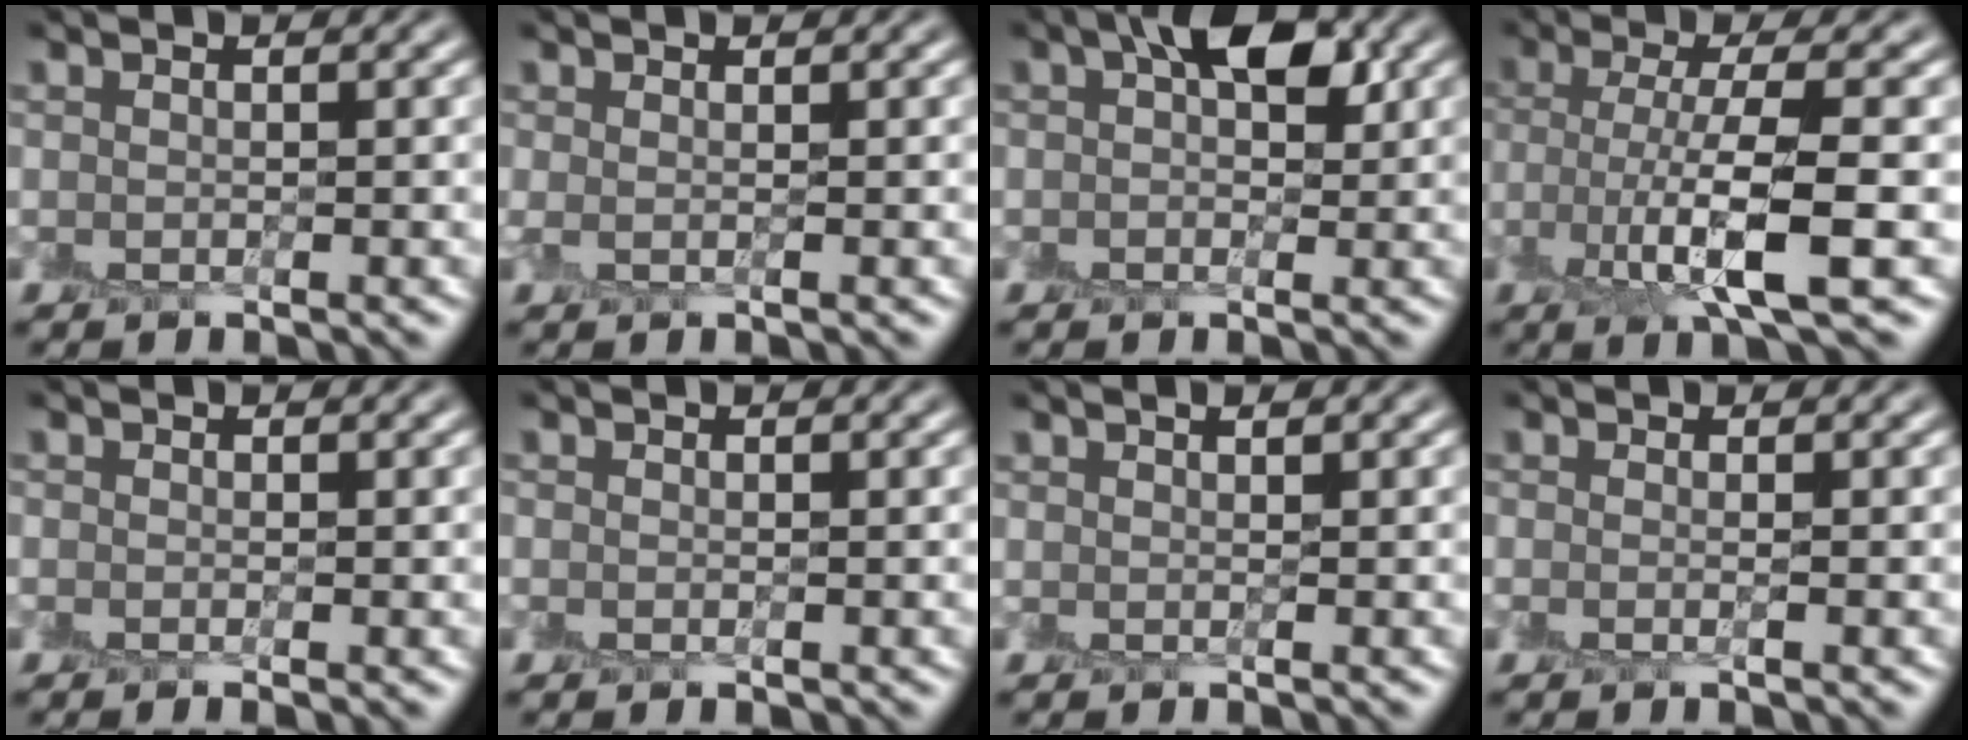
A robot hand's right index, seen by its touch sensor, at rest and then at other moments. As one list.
[{"total": 0.7, "force": [0.3, -0.1, 0.6], "torque": [-0.013, -0.003, 0.005]}, {"total": 5.1, "force": [1.8, 2.8, 3.9], "torque": [-0.055, 0.009, 0.017]}, {"total": 5.9, "force": [-1.7, 1.0, 5.6], "torque": [-0.111, -0.006, -0.030]}, {"total": 0.6, "force": [-0.3, 0.2, 0.4], "torque": [-0.006, -0.006, -0.007]}, {"total": 0.7, "force": [-0.3, 0.5, 0.3], "torque": [-0.007, -0.004, -0.004]}, {"total": 0.8, "force": [0.6, -0.1, 0.4], "torque": [-0.008, -0.001, 0.011]}, {"total": 0.8, "force": [-0.3, -0.2, 0.7], "torque": [-0.018, -0.007, -0.008]}]